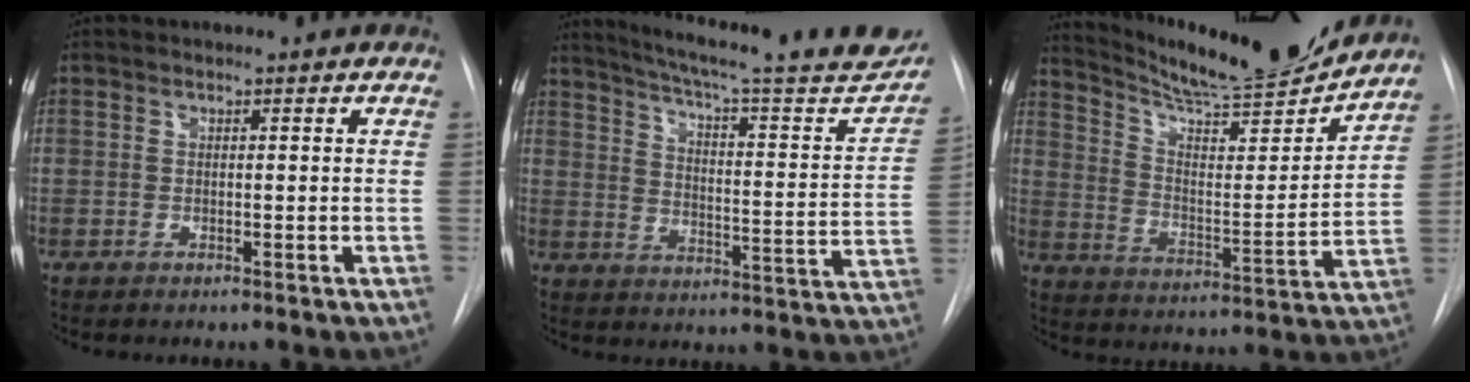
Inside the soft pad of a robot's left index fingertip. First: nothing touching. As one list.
[{"total": 26.2, "force": [22.8, 3.0, 12.5], "torque": [-0.184, -0.058, 0.285]}, {"total": 18.5, "force": [17.5, 0.5, 5.8], "torque": [-0.106, -0.044, 0.268]}]